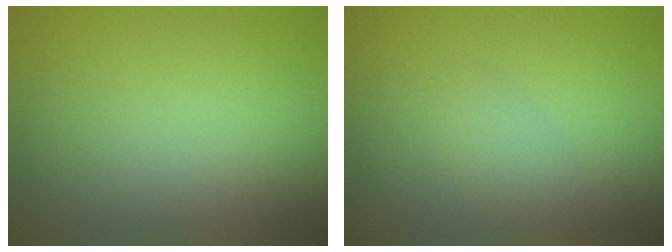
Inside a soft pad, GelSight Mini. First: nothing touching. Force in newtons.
{"total": 1.8, "press": 1.8, "slide": 0.1}